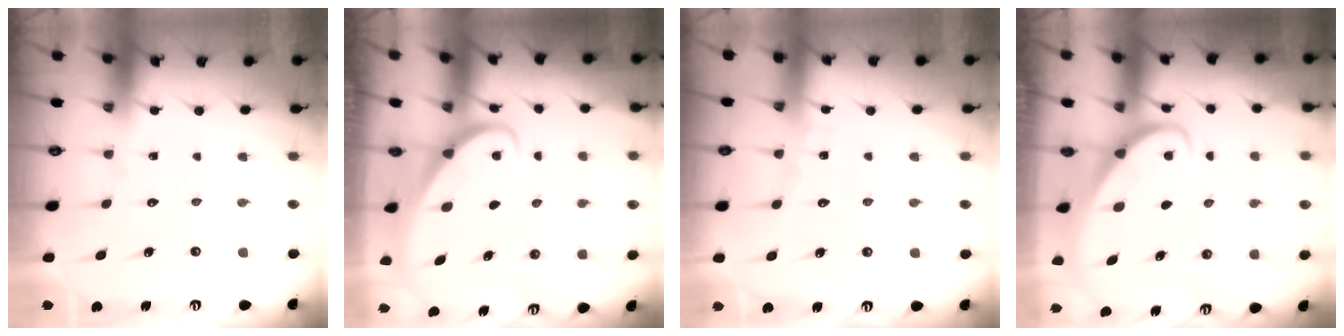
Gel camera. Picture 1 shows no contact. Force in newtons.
{"total": 2.2, "press": 2.2, "slide": 0.1}
{"total": 2.6, "press": 2.6, "slide": 0.3}
{"total": 2.3, "press": 2.3, "slide": 0.2}